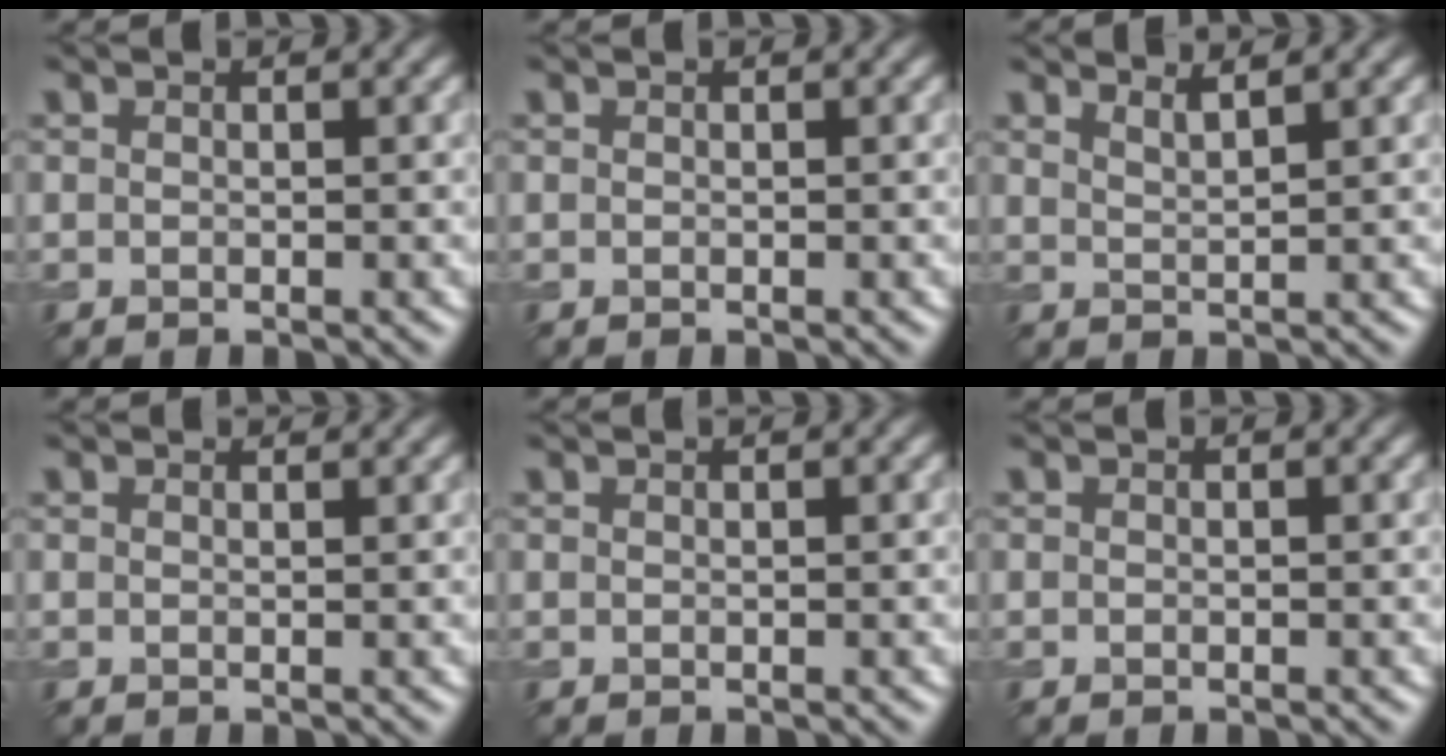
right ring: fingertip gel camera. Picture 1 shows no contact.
{"total": 0.0}
{"total": 2.1, "force": [1.8, 0.5, 1.1], "torque": [-0.006, 0.005, 0.025]}
{"total": 1.6, "force": [1.5, 0.2, 0.3], "torque": [-0.013, -0.002, 0.014]}
{"total": 0.7, "force": [0.6, 0.2, 0.3], "torque": [-0.001, -0.002, 0.002]}
{"total": 0.0}